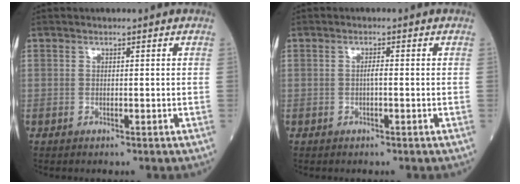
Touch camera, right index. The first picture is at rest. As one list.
[{"total": 1.0, "force": [-0.2, 0.1, 1.0], "torque": [-0.018, 0.002, -0.004]}]